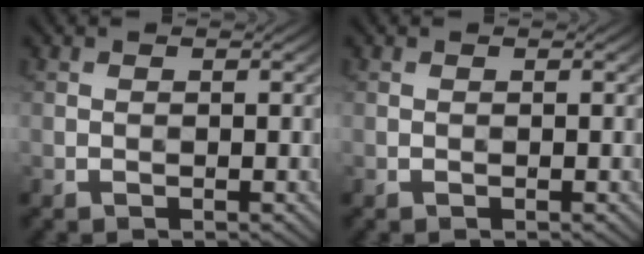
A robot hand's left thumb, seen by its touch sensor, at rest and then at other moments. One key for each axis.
{"total": 0.0}